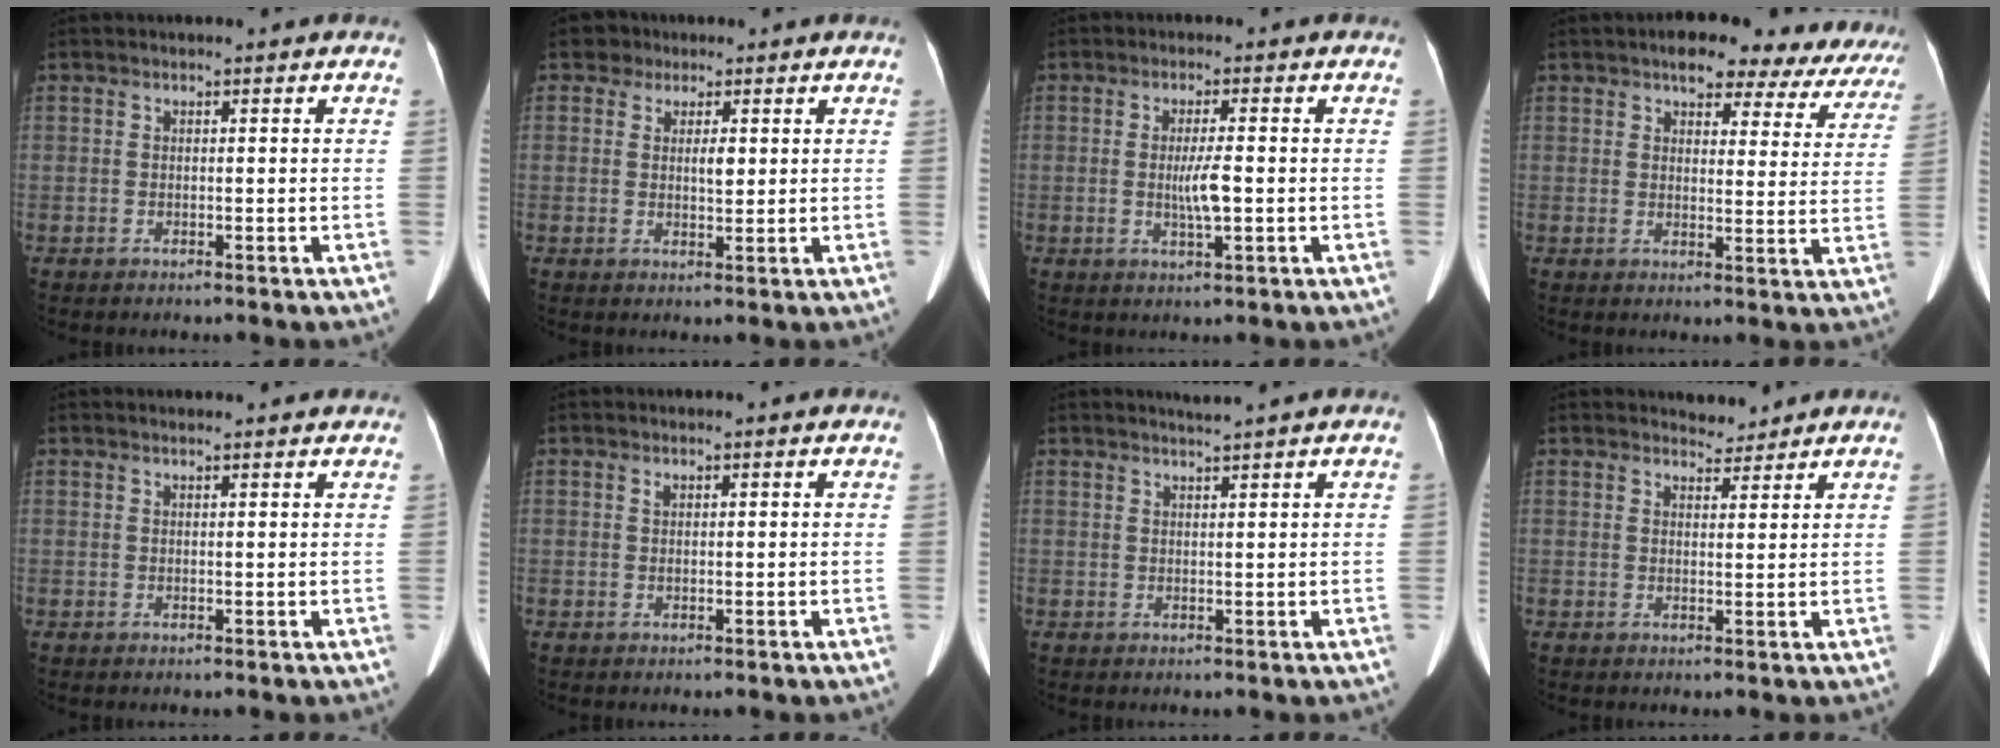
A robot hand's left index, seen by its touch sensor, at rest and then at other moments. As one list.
[{"total": 3.9, "force": [1.5, 3.0, 2.0], "torque": [-0.031, 0.009, 0.022]}, {"total": 4.0, "force": [-0.4, 0.3, 4.0], "torque": [-0.077, -0.006, -0.005]}, {"total": 16.4, "force": [14.1, 5.8, 6.1], "torque": [-0.044, 0.007, 0.138]}, {"total": 3.4, "force": [3.2, 0.6, 0.8], "torque": [-0.014, 0.016, 0.032]}, {"total": 0.6, "force": [0.4, 0.4, 0.3], "torque": [-0.006, 0.002, 0.012]}, {"total": 1.6, "force": [1.4, -0.7, 0.3], "torque": [-0.009, -0.004, 0.029]}, {"total": 2.4, "force": [2.3, 0.6, -0.2], "torque": [0.001, -0.002, 0.036]}]